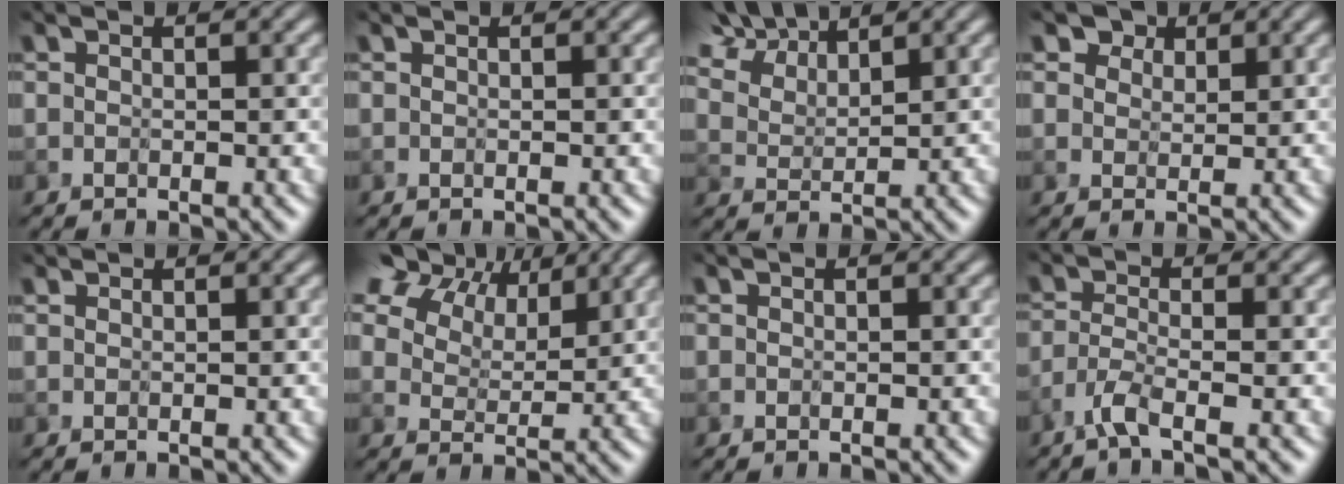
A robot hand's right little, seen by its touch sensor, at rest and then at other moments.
{"total": 0.0}
{"total": 9.3, "force": [7.0, 4.1, 4.5], "torque": [-0.116, 0.026, 0.119]}
{"total": 3.7, "force": [2.7, 2.2, 1.3], "torque": [-0.039, -0.009, 0.046]}
{"total": 0.6, "force": [0.6, 0.1, 0.1], "torque": [-0.004, -0.001, 0.007]}
{"total": 12.0, "force": [7.8, 6.6, 6.3], "torque": [-0.129, 0.024, 0.134]}
{"total": 0.0}
{"total": 2.5, "force": [-1.7, 0.3, 1.8], "torque": [-0.041, -0.001, -0.044]}